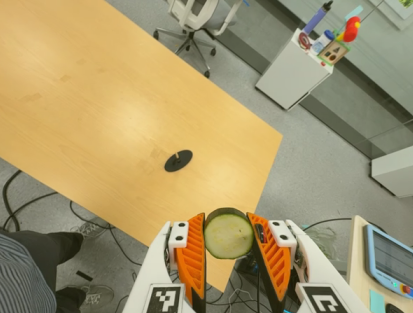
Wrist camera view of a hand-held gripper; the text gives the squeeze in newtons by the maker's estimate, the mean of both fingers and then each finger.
{"total": 9.8, "left": 9.3, "right": 10.3}